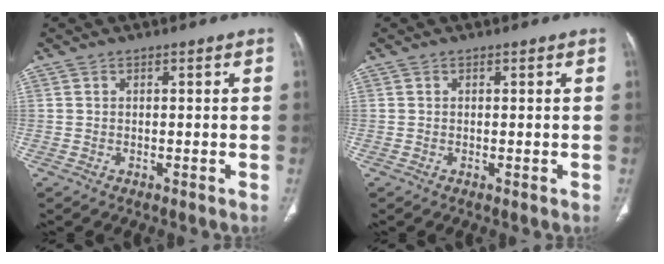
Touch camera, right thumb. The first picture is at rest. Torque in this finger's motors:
{"motor_torque": [0.24, -0.45, -0.26, -0.21, -0.07]}